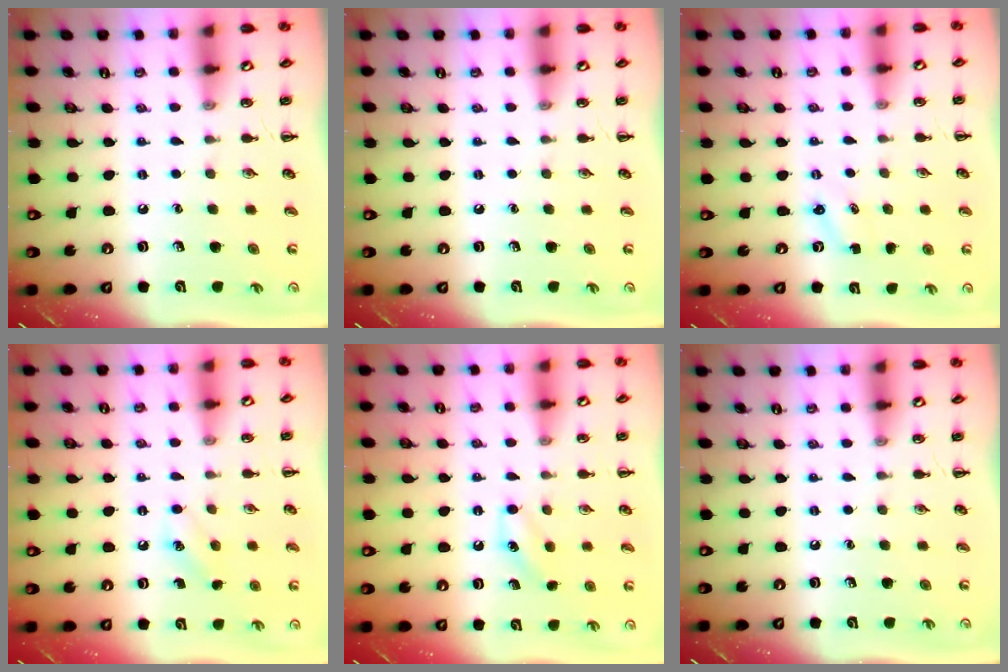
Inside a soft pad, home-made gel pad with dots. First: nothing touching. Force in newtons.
{"total": 0.0}
{"total": 1.6, "press": 1.5, "slide": 0.5}
{"total": 7.0, "press": 6.8, "slide": 1.8}
{"total": 7.9, "press": 7.7, "slide": 1.9}
{"total": 0.0}